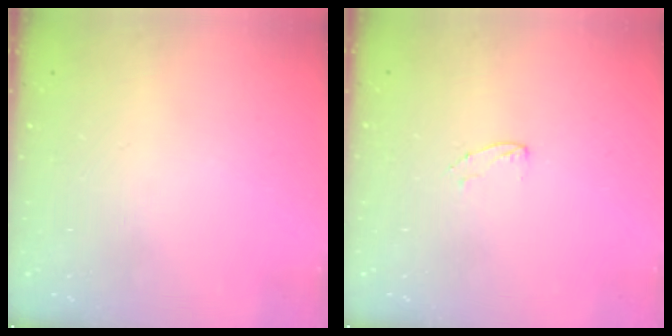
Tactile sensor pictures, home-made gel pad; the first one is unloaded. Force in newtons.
{"total": 3.8, "press": 3.8, "slide": 0.4}